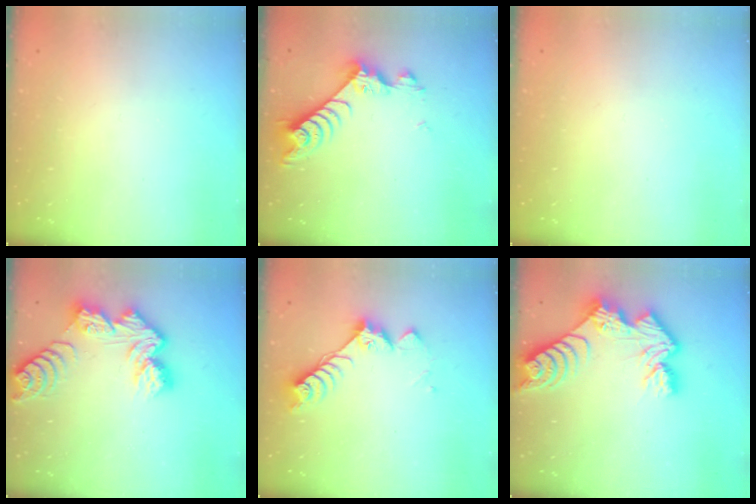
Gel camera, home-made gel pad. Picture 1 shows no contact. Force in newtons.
{"total": 7.0, "press": 7.0, "slide": 0.5}
{"total": 0.0}
{"total": 10.8, "press": 10.7, "slide": 1.1}
{"total": 9.8, "press": 9.7, "slide": 1.1}
{"total": 11.9, "press": 11.8, "slide": 1.0}